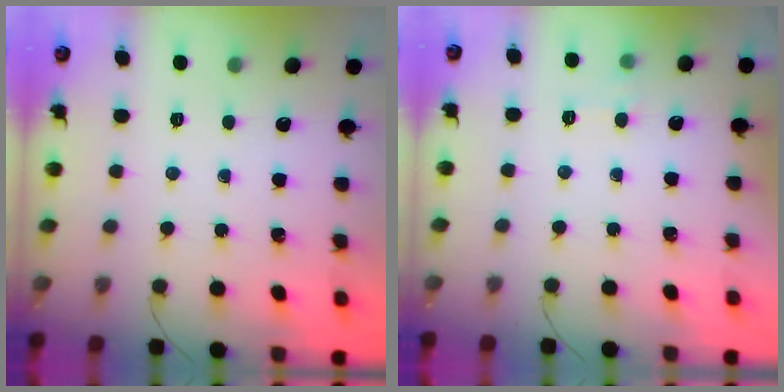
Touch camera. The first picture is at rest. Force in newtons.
{"total": 6.3, "press": 5.9, "slide": 2.0}